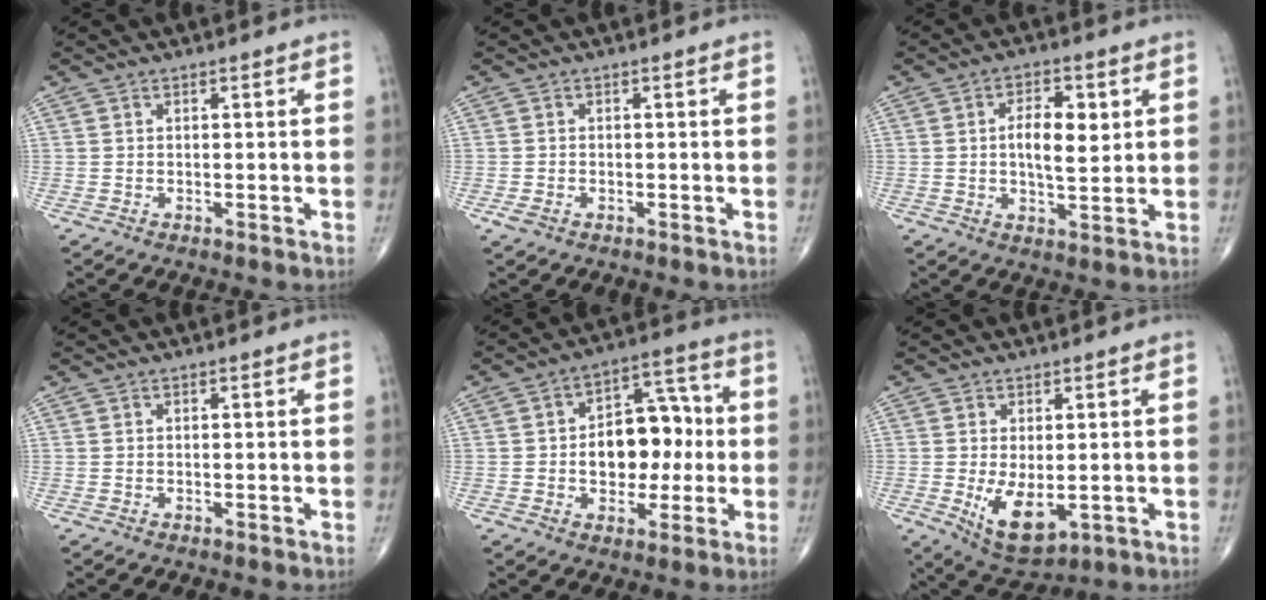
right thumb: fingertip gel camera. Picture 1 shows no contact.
{"total": 1.8, "force": [-0.8, 1.2, 1.1], "torque": [-0.027, 0.001, -0.013]}
{"total": 7.9, "force": [1.5, 3.6, 6.8], "torque": [-0.095, -0.007, 0.023]}
{"total": 0.0}
{"total": 13.6, "force": [-0.4, 9.0, 10.2], "torque": [-0.103, 0.035, -0.004]}
{"total": 8.4, "force": [-1.3, 4.2, 7.1], "torque": [-0.113, -0.021, -0.006]}